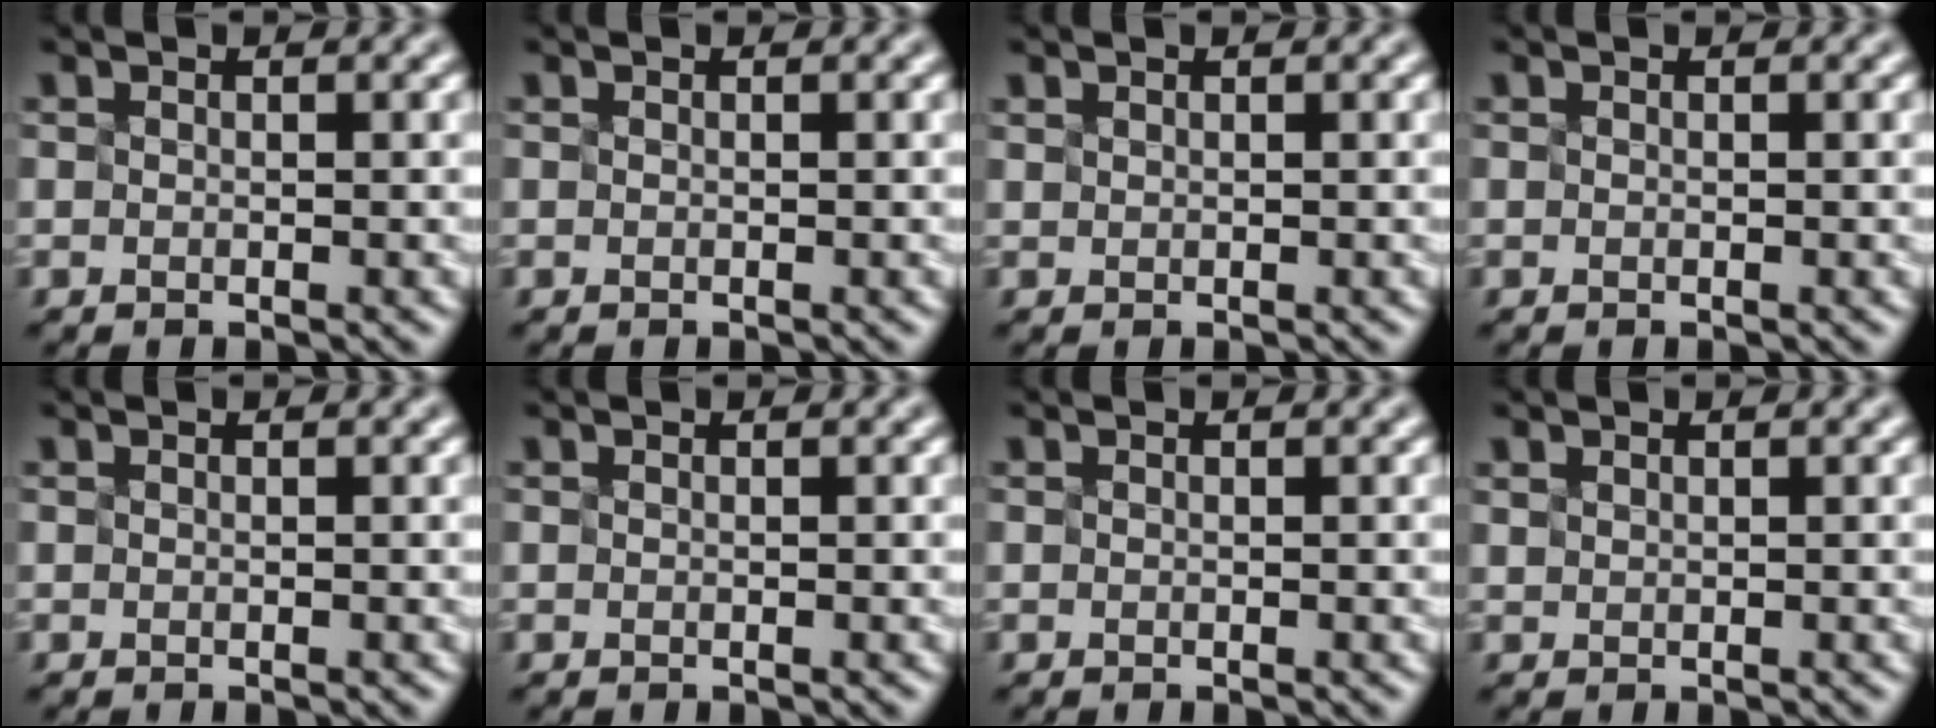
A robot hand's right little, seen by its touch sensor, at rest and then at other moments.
{"total": 0.0}
{"total": 0.6, "force": [0.5, -0.1, -0.1], "torque": [-0.007, 0.001, 0.020]}
{"total": 0.0}
{"total": 0.0}
{"total": 0.0}
{"total": 0.0}
{"total": 0.8, "force": [0.4, -0.4, -0.6], "torque": [-0.007, -0.005, 0.025]}